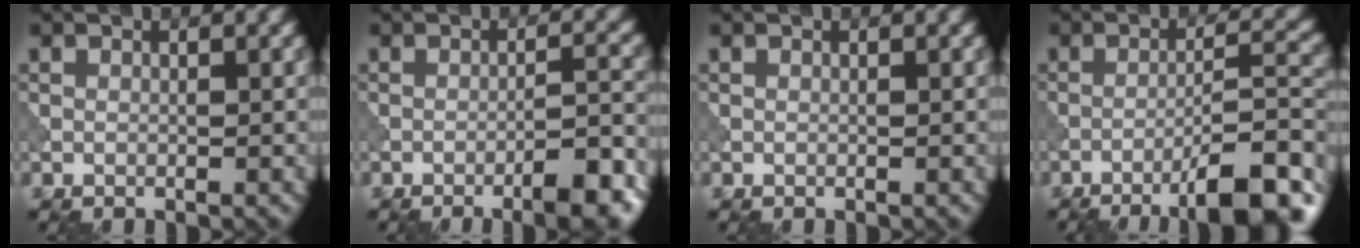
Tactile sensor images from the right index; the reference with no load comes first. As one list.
[{"total": 5.2, "force": [-3.2, 1.1, 4.0], "torque": [-0.051, 0.010, -0.048]}, {"total": 0.0}, {"total": 9.8, "force": [-6.6, 2.0, 6.9], "torque": [-0.090, 0.018, -0.099]}]